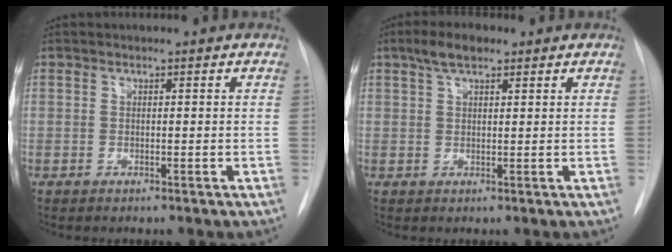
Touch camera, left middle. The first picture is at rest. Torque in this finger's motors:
{"motor_torque": [0.18, -0.15, -0.10, -0.02]}